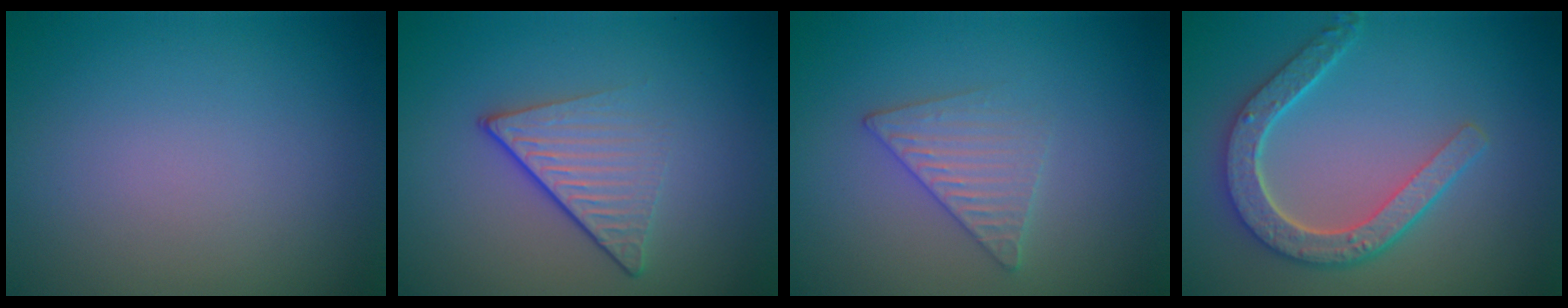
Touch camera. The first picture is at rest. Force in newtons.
{"total": 4.2, "press": 2.7, "slide": 3.2}
{"total": 2.6, "press": 2.6, "slide": 0.3}
{"total": 5.1, "press": 4.0, "slide": 3.2}